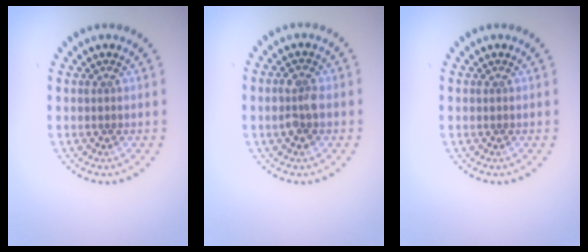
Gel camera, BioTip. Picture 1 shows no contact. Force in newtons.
{"total": 2.6, "press": 2.6, "slide": 0.2}
{"total": 0.0}